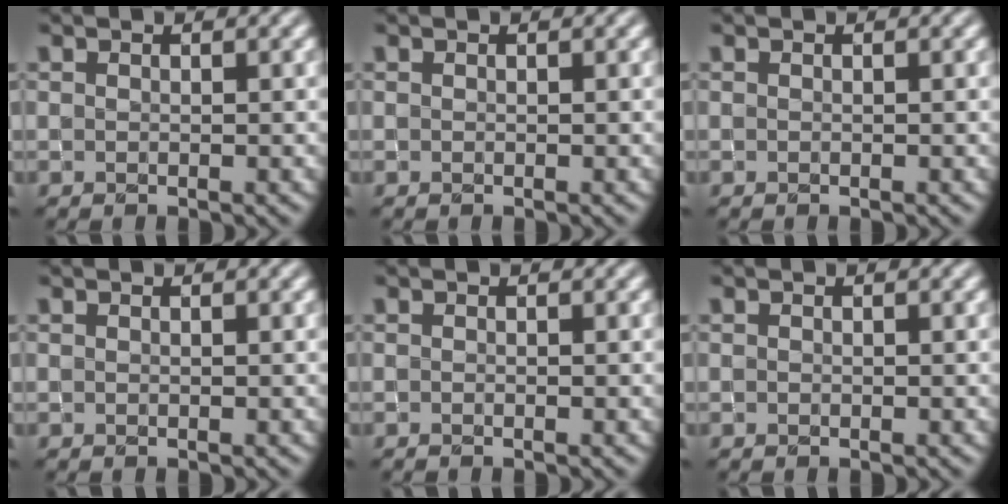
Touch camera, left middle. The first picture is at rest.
{"total": 0.0}
{"total": 0.0}
{"total": 0.0}
{"total": 0.5, "force": [-0.5, -0.2, -0.1], "torque": [-0.002, -0.003, -0.010]}
{"total": 0.0}